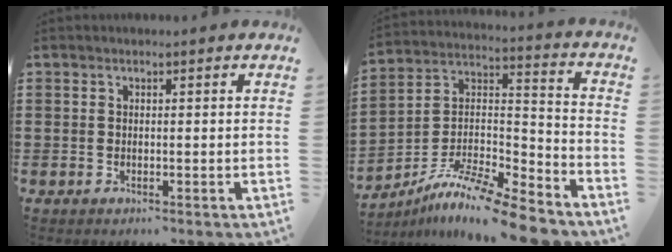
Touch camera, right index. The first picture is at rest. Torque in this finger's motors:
{"motor_torque": [1.08, 1.06, 0.64, 0.21]}